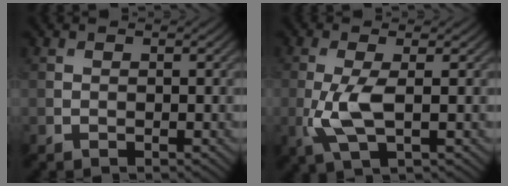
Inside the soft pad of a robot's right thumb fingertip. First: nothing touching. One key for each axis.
{"total": 5.1, "fx": -0.5, "fy": 1.5, "fz": 4.8, "tx": -0.117, "ty": -0.003, "tz": -0.014}